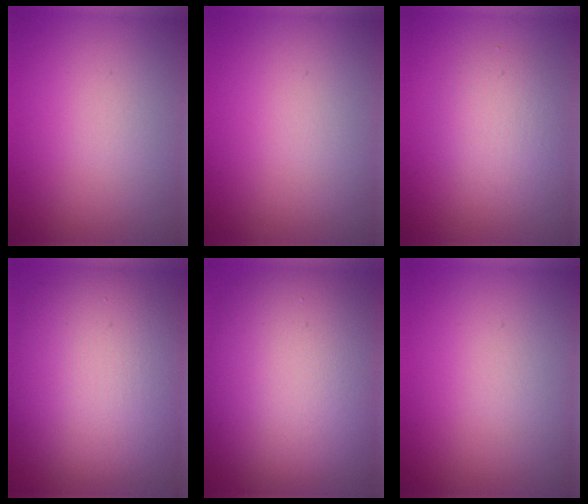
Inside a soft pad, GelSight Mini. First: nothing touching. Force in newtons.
{"total": 0.0}
{"total": 2.5, "press": 2.5, "slide": 0.1}
{"total": 12.8, "press": 12.7, "slide": 0.8}
{"total": 13.4, "press": 13.4, "slide": 0.4}
{"total": 0.0}